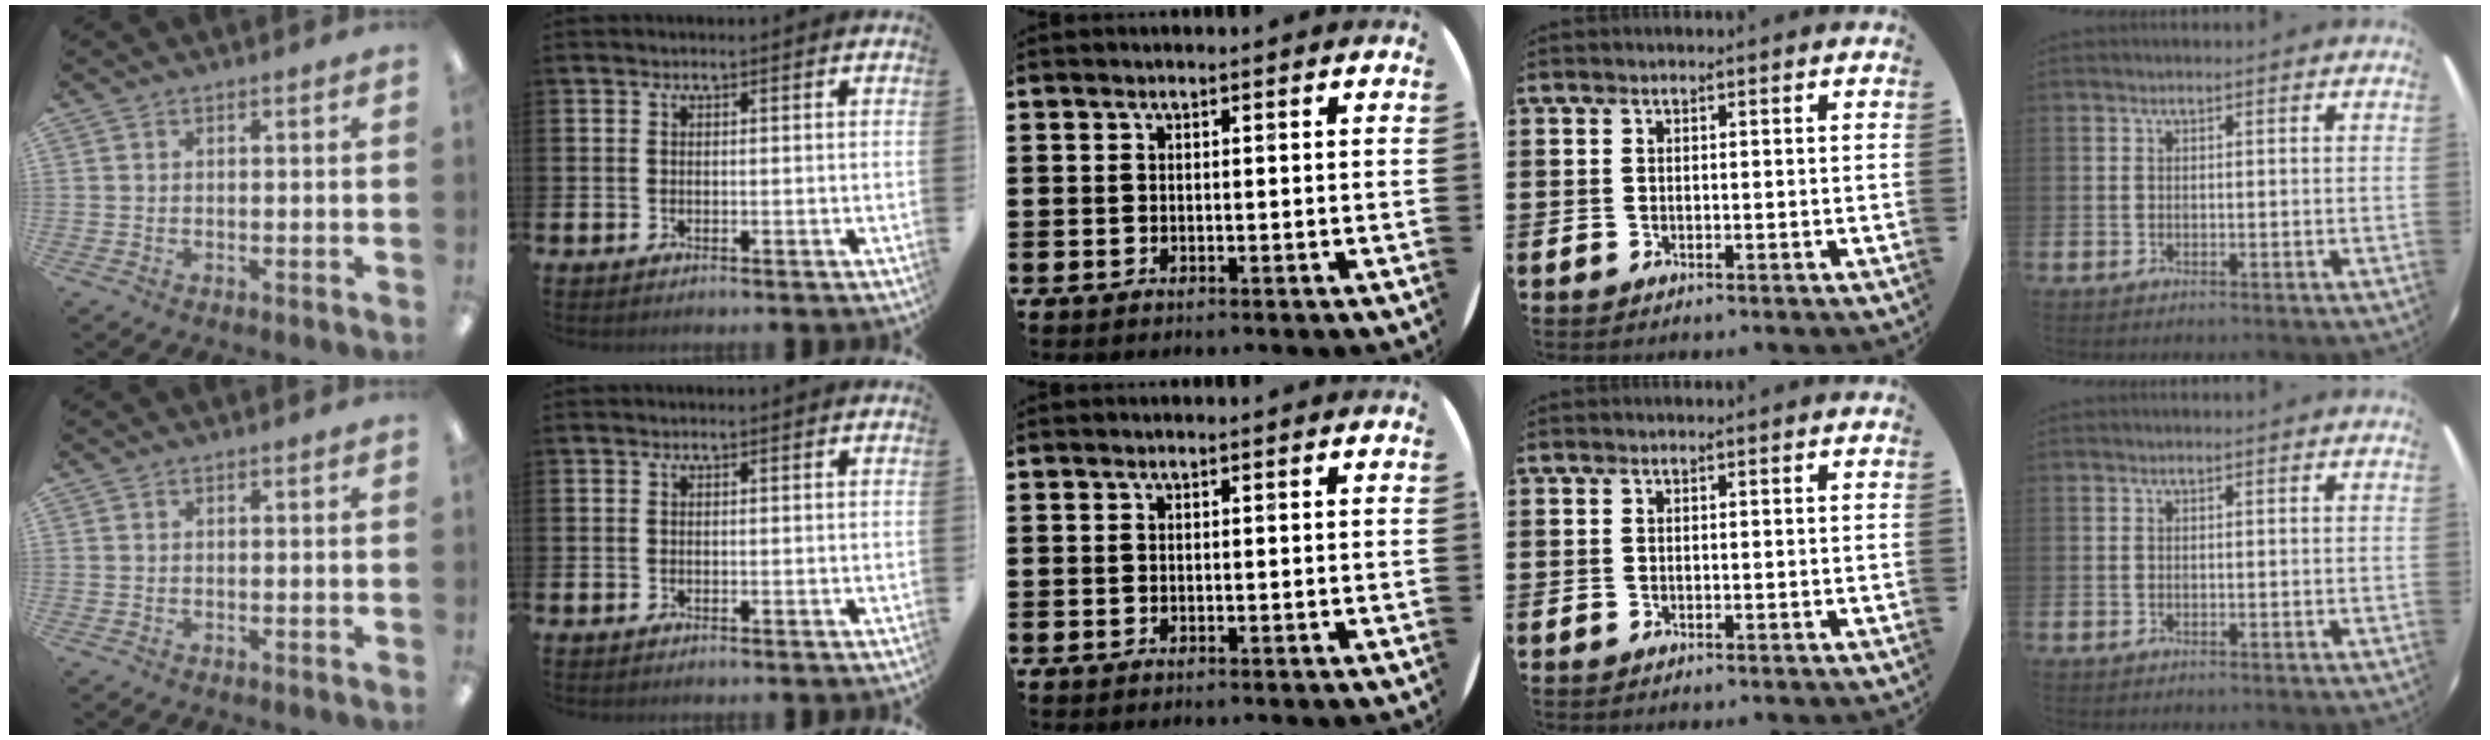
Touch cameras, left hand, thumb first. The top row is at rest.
{}